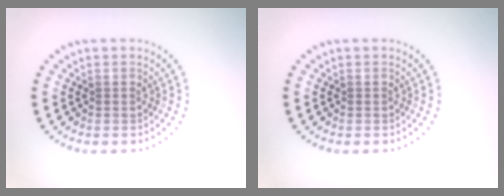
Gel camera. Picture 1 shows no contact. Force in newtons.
{"total": 0.0}